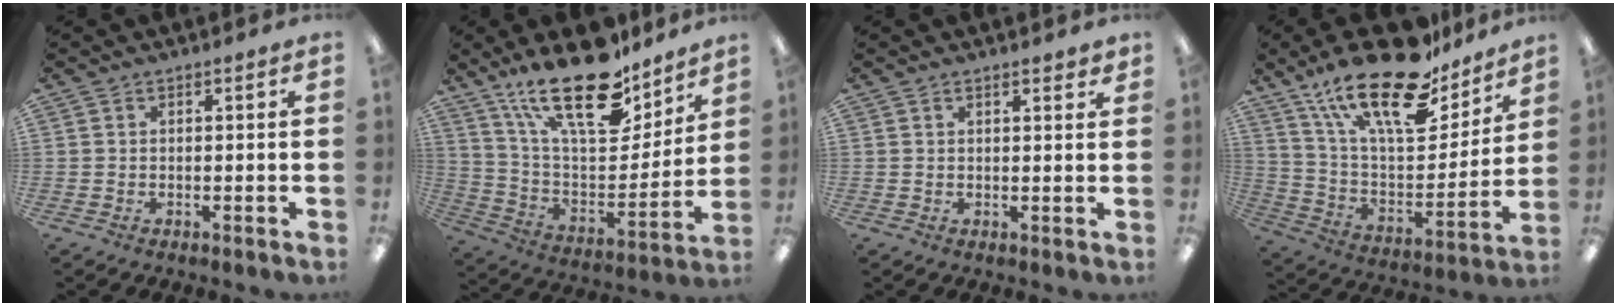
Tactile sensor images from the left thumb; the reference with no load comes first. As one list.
[{"total": 25.1, "force": [17.8, 10.0, 14.7], "torque": [-0.253, -0.110, 0.305]}, {"total": 1.8, "force": [1.5, 0.4, 0.8], "torque": [-0.010, -0.004, 0.026]}, {"total": 25.6, "force": [17.7, 9.8, 15.6], "torque": [-0.254, -0.105, 0.305]}]